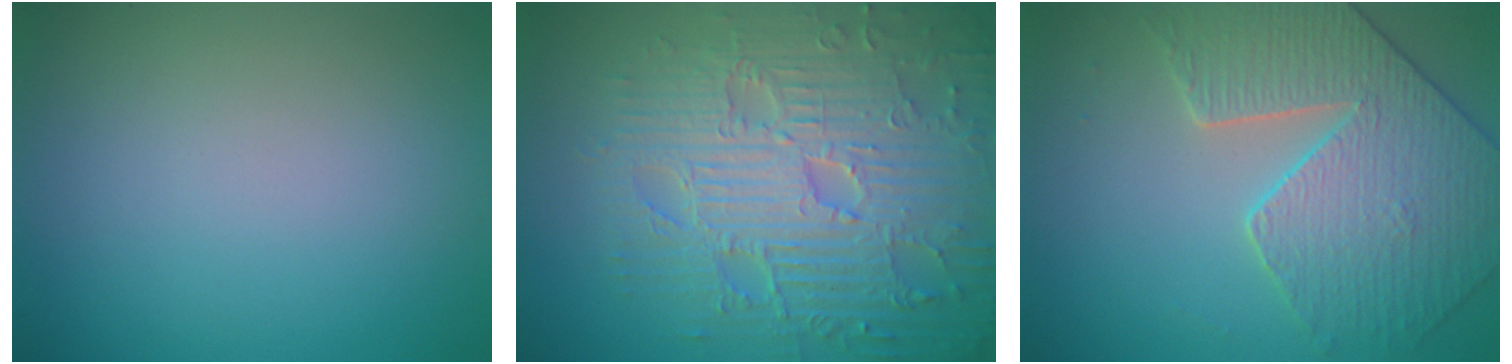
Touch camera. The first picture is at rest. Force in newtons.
{"total": 9.4, "press": 6.8, "slide": 6.4}
{"total": 4.8, "press": 4.7, "slide": 0.8}